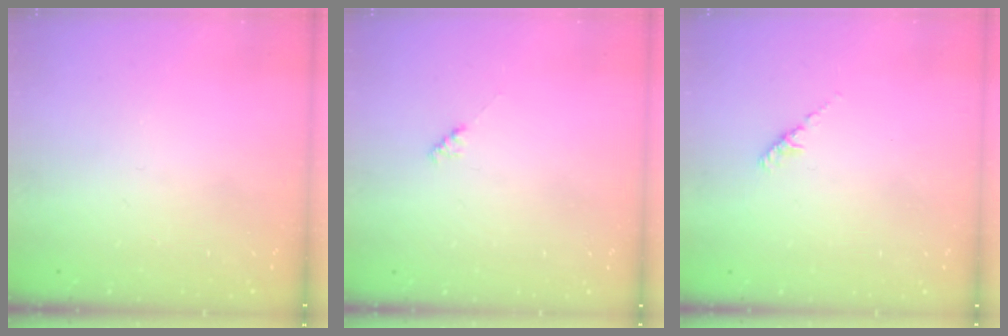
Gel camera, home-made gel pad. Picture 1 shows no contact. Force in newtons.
{"total": 2.1, "press": 2.0, "slide": 0.5}
{"total": 2.2, "press": 2.1, "slide": 0.6}